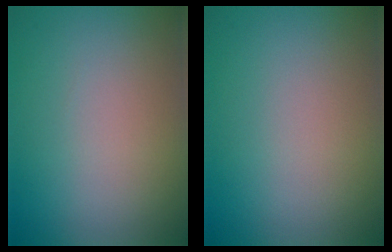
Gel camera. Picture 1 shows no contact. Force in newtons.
{"total": 0.0}